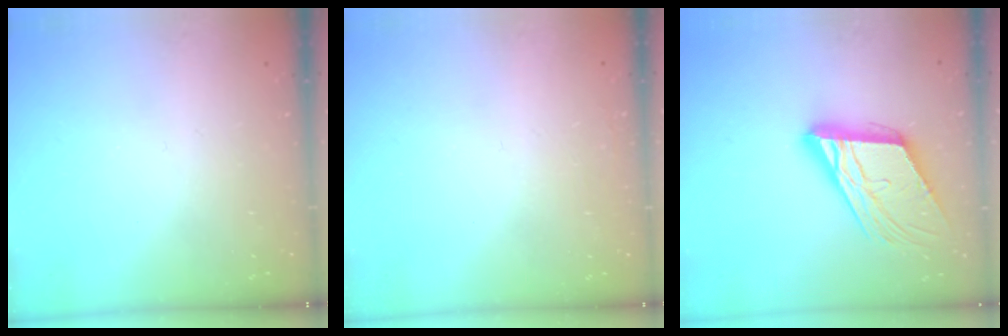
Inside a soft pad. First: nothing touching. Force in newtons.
{"total": 1.6, "press": 1.6, "slide": 0.1}
{"total": 18.4, "press": 18.1, "slide": 2.9}